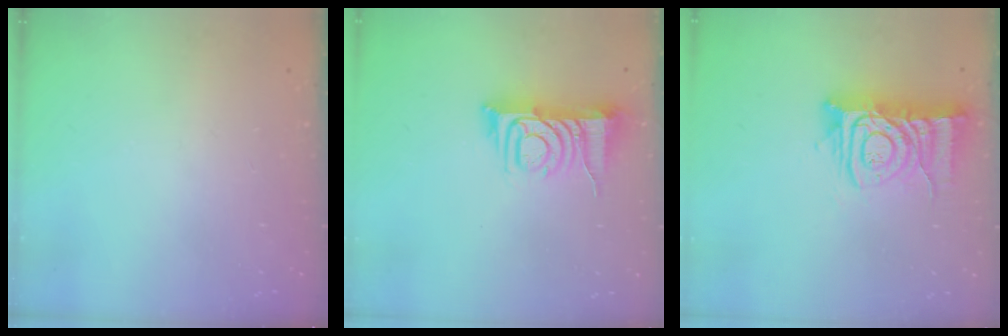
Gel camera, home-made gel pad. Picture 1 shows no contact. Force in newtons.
{"total": 9.4, "press": 9.3, "slide": 1.2}
{"total": 12.8, "press": 12.8, "slide": 1.4}